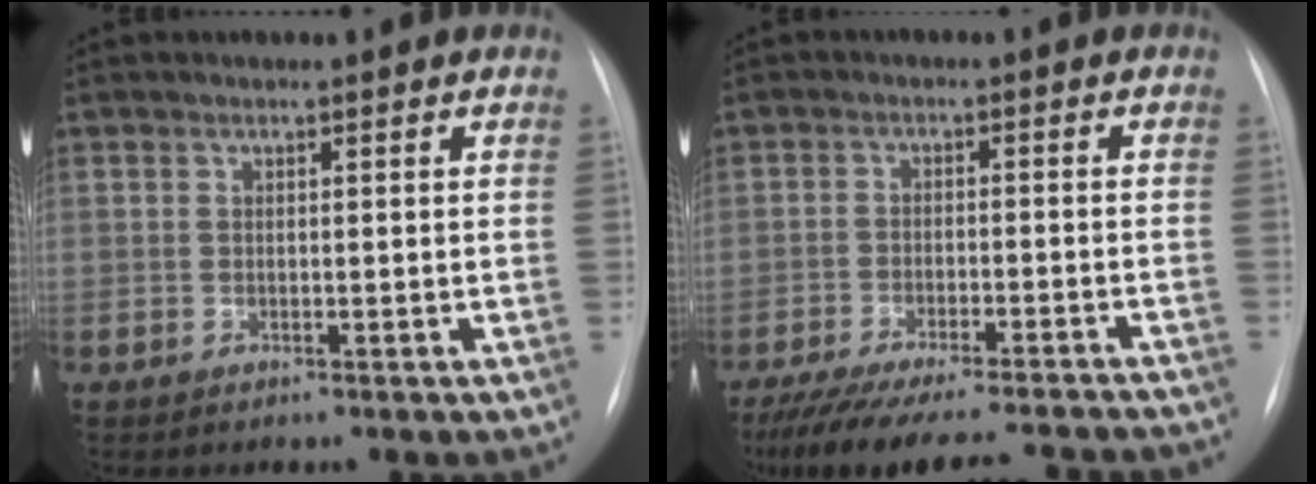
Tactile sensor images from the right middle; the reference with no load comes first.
{"total": 22.1, "force": [-19.6, 3.5, 9.6], "torque": [-0.161, -0.034, -0.259]}